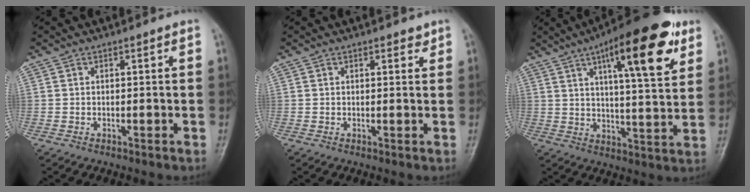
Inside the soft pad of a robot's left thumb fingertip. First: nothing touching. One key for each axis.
{"total": 1.3, "fx": 0.9, "fy": 0.6, "fz": 0.7, "tx": -0.001, "ty": -0.005, "tz": 0.009}
{"total": 19.2, "fx": 9.4, "fy": 5.5, "fz": 15.8, "tx": -0.205, "ty": -0.026, "tz": 0.135}